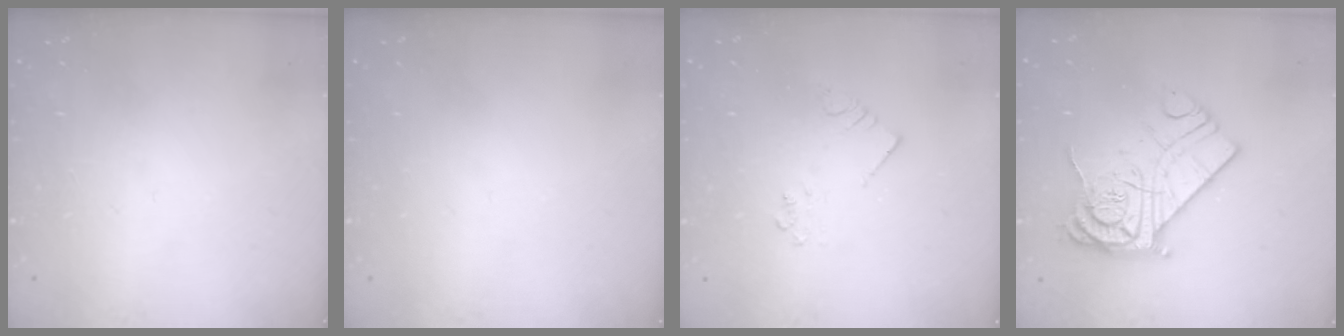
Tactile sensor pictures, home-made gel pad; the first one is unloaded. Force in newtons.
{"total": 0.0}
{"total": 2.5, "press": 2.5, "slide": 0.2}
{"total": 15.8, "press": 15.8, "slide": 1.4}